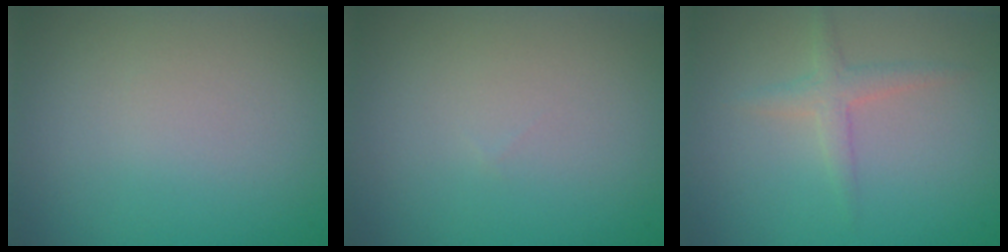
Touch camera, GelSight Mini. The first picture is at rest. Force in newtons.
{"total": 0.0}
{"total": 1.9, "press": 1.9, "slide": 0.1}